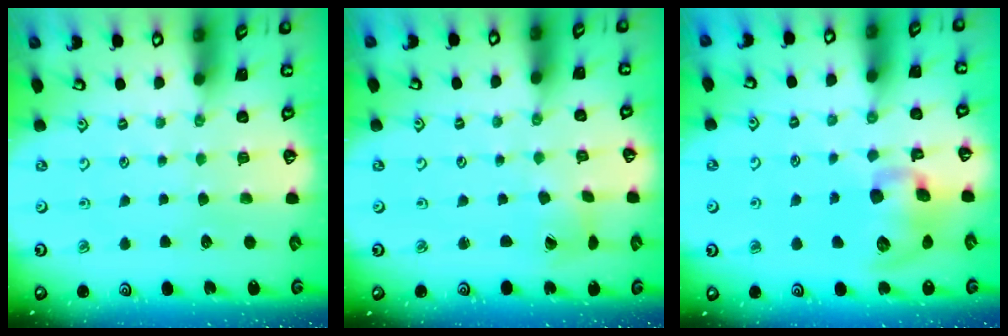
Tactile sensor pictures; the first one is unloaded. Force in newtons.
{"total": 1.8, "press": 1.7, "slide": 0.2}
{"total": 13.7, "press": 13.5, "slide": 2.4}